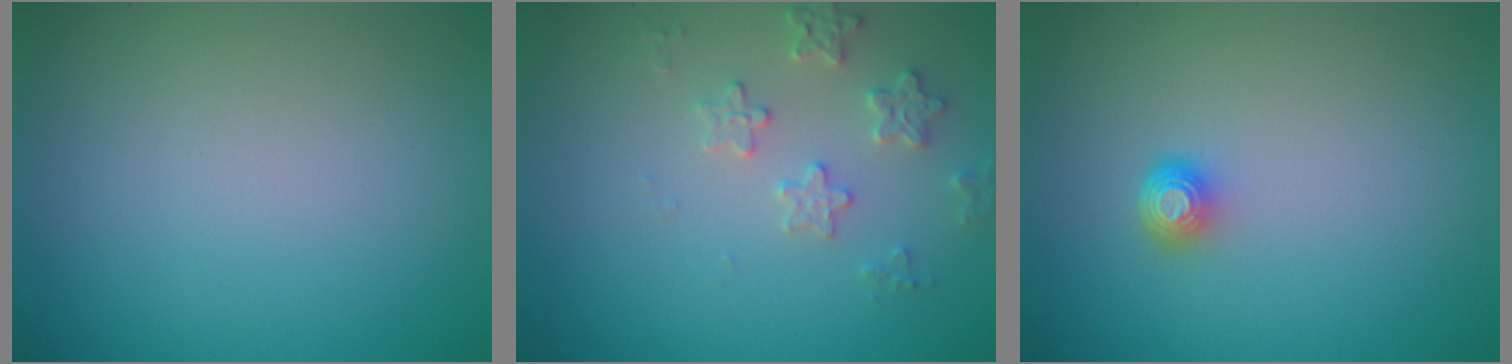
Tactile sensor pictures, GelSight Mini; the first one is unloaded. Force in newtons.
{"total": 2.5, "press": 2.4, "slide": 0.6}
{"total": 1.5, "press": 1.1, "slide": 1.1}